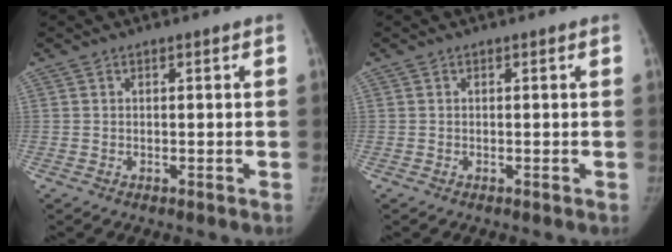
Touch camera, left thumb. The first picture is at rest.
{"total": 0.0}